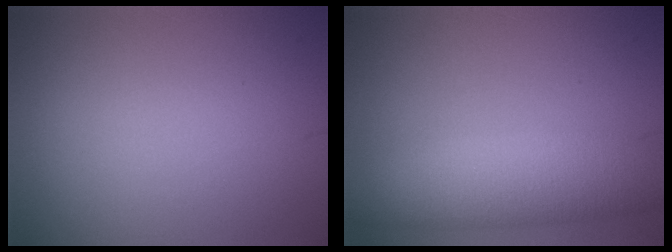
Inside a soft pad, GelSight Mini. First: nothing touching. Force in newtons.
{"total": 7.5, "press": 7.5, "slide": 0.6}